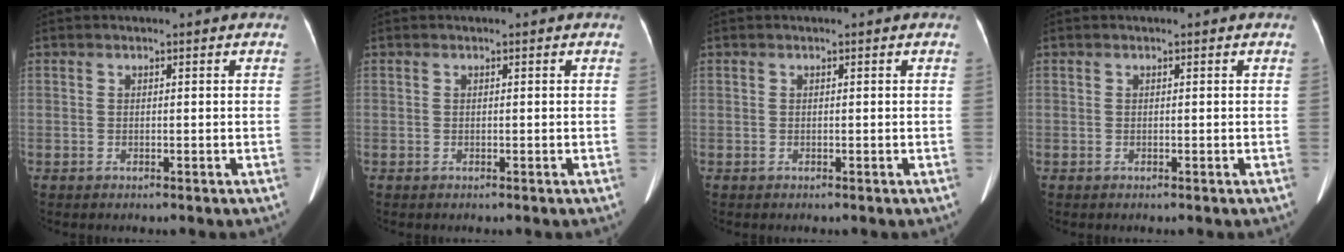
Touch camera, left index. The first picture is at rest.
{"total": 0.0}
{"total": 0.0}
{"total": 0.0}